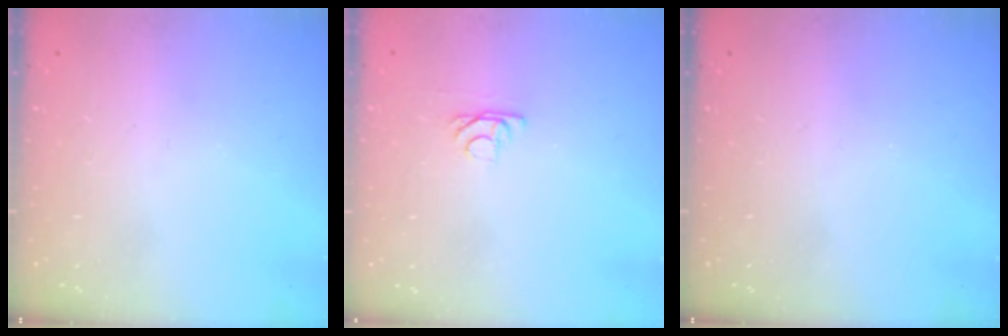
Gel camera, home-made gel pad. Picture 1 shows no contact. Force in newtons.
{"total": 3.8, "press": 3.8, "slide": 0.4}
{"total": 0.0}